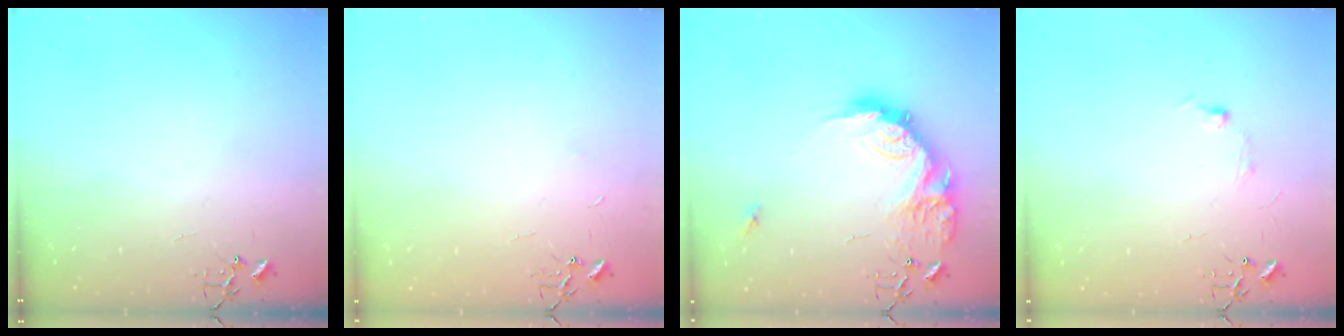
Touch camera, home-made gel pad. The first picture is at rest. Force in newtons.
{"total": 2.4, "press": 2.4, "slide": 0.3}
{"total": 19.2, "press": 19.2, "slide": 1.0}
{"total": 5.8, "press": 5.7, "slide": 0.7}